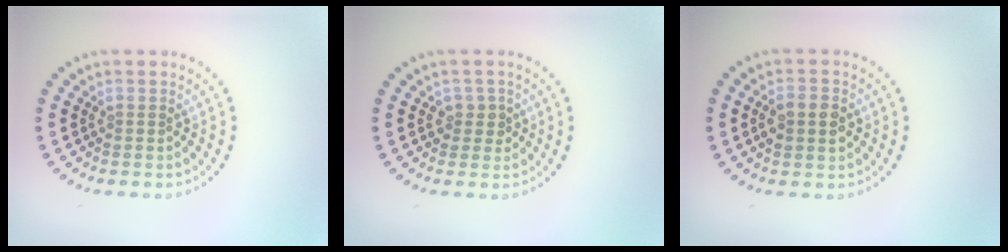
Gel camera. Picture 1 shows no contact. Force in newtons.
{"total": 1.7, "press": 1.4, "slide": 1.0}
{"total": 2.4, "press": 2.4, "slide": 0.1}